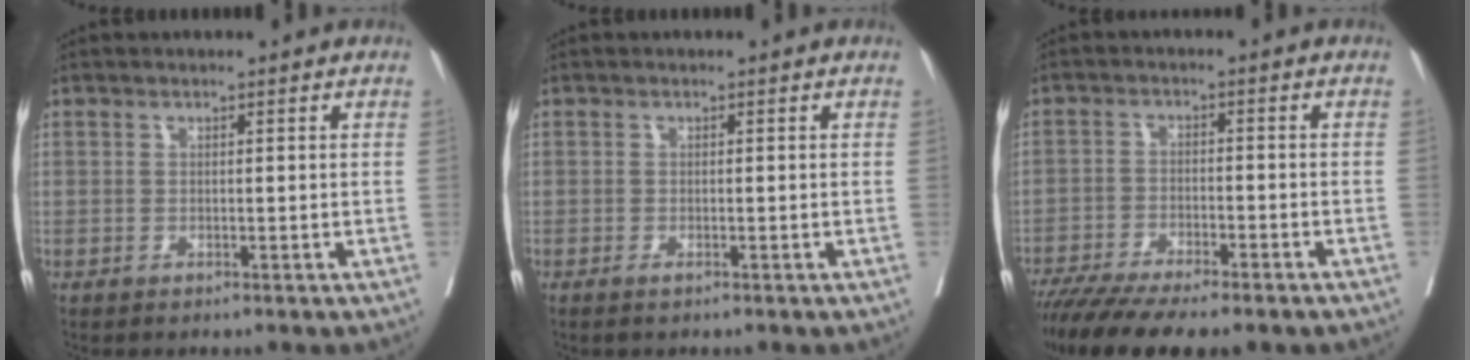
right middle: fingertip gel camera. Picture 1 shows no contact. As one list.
[{"total": 0.9, "force": [-0.5, 0.2, 0.7], "torque": [-0.014, -0.003, -0.008]}, {"total": 12.7, "force": [-10.3, 2.1, 7.2], "torque": [-0.118, -0.023, -0.161]}]